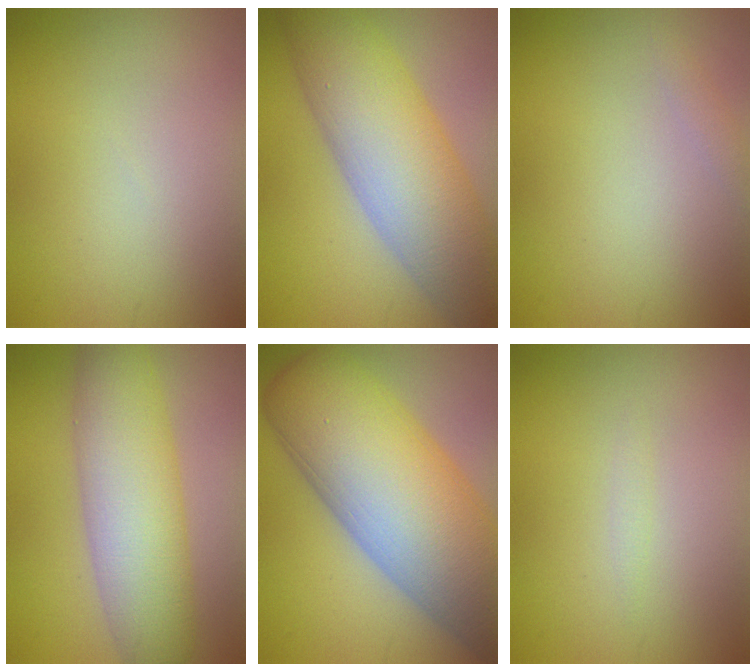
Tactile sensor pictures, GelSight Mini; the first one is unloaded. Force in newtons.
{"total": 11.2, "press": 11.2, "slide": 0.4}
{"total": 0.7, "press": 0.7, "slide": 0.0}
{"total": 8.7, "press": 8.7, "slide": 0.5}
{"total": 16.8, "press": 16.8, "slide": 0.8}
{"total": 0.6, "press": 0.6, "slide": 0.0}